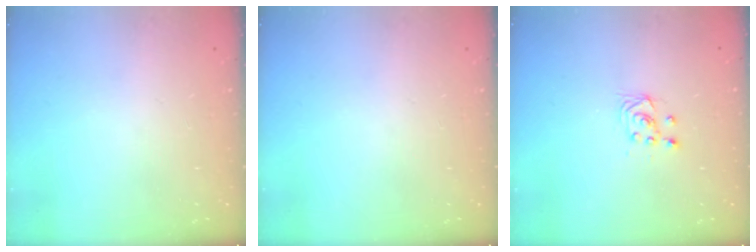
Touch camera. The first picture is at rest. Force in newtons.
{"total": 0.0}
{"total": 2.9, "press": 2.7, "slide": 1.0}